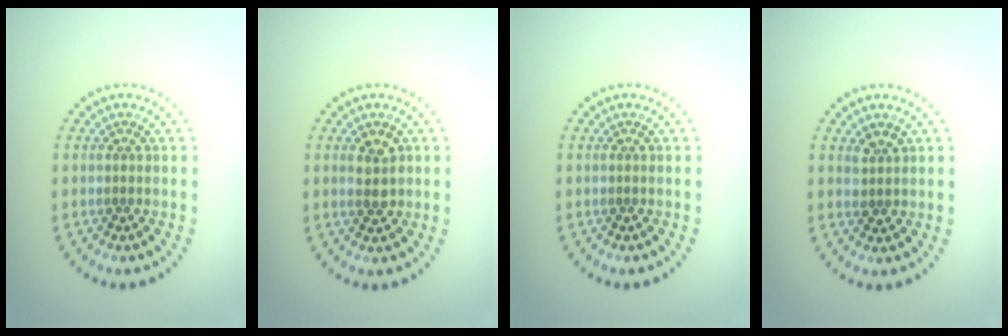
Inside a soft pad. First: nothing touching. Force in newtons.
{"total": 2.2, "press": 2.2, "slide": 0.4}
{"total": 0.0}
{"total": 1.3, "press": 1.3, "slide": 0.4}